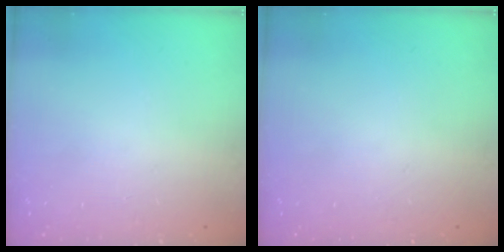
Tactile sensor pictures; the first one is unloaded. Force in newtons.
{"total": 0.0}